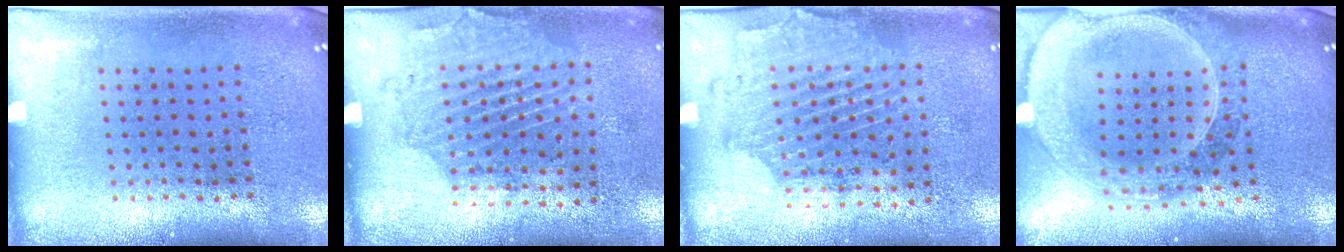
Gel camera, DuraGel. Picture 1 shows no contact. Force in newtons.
{"total": 1.8, "press": 1.2, "slide": 1.4}
{"total": 1.7, "press": 1.3, "slide": 1.1}
{"total": 2.8, "press": 2.4, "slide": 1.4}